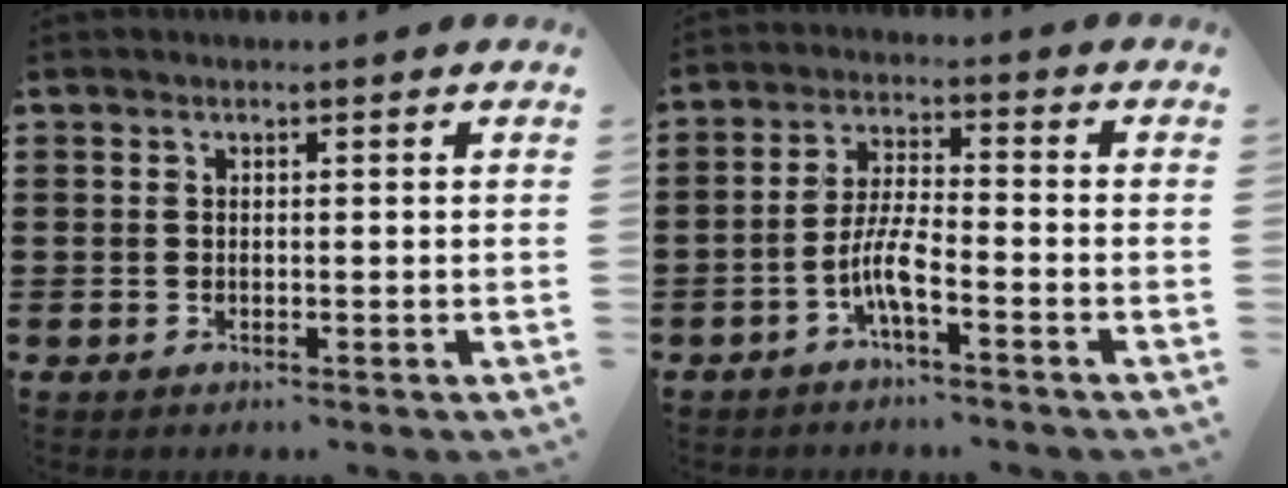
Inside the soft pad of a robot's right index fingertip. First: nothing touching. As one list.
[{"total": 5.9, "force": [-3.0, 0.9, 5.0], "torque": [-0.118, -0.011, -0.063]}]